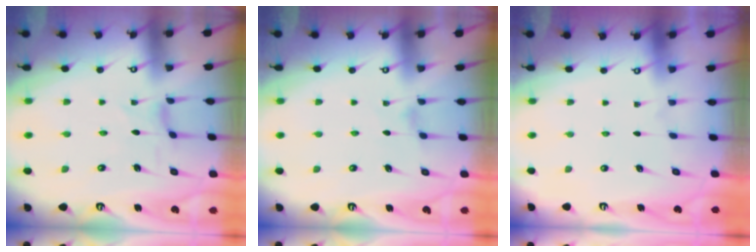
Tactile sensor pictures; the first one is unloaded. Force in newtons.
{"total": 1.2, "press": 1.1, "slide": 0.3}
{"total": 0.0}